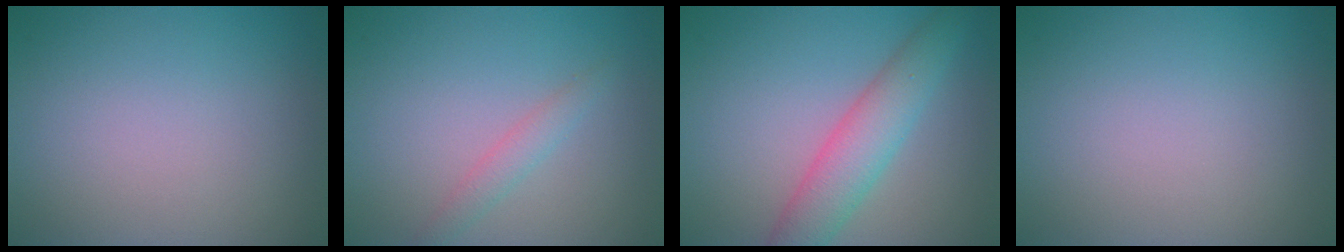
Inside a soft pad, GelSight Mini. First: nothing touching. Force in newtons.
{"total": 1.5, "press": 1.5, "slide": 0.1}
{"total": 4.4, "press": 4.4, "slide": 0.1}
{"total": 0.0}